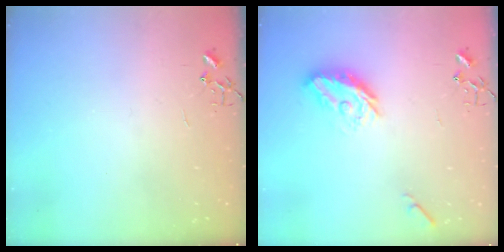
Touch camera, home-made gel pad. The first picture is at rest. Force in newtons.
{"total": 11.7, "press": 11.7, "slide": 0.5}